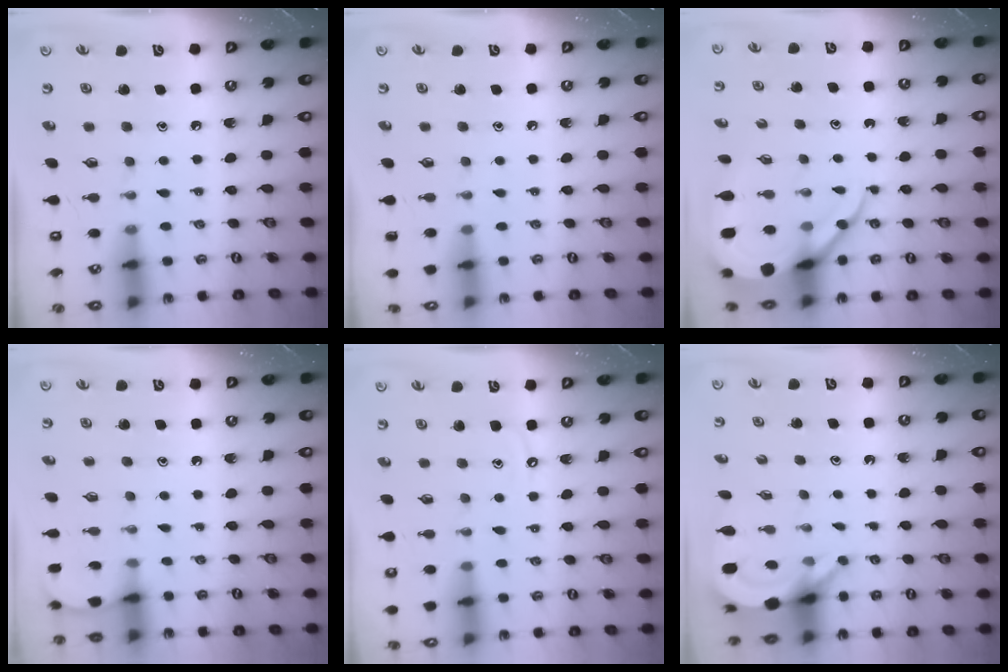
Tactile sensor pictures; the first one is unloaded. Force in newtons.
{"total": 0.0}
{"total": 9.8, "press": 9.8, "slide": 1.1}
{"total": 2.4, "press": 2.4, "slide": 0.2}
{"total": 5.1, "press": 5.1, "slide": 0.7}
{"total": 5.4, "press": 5.4, "slide": 0.6}